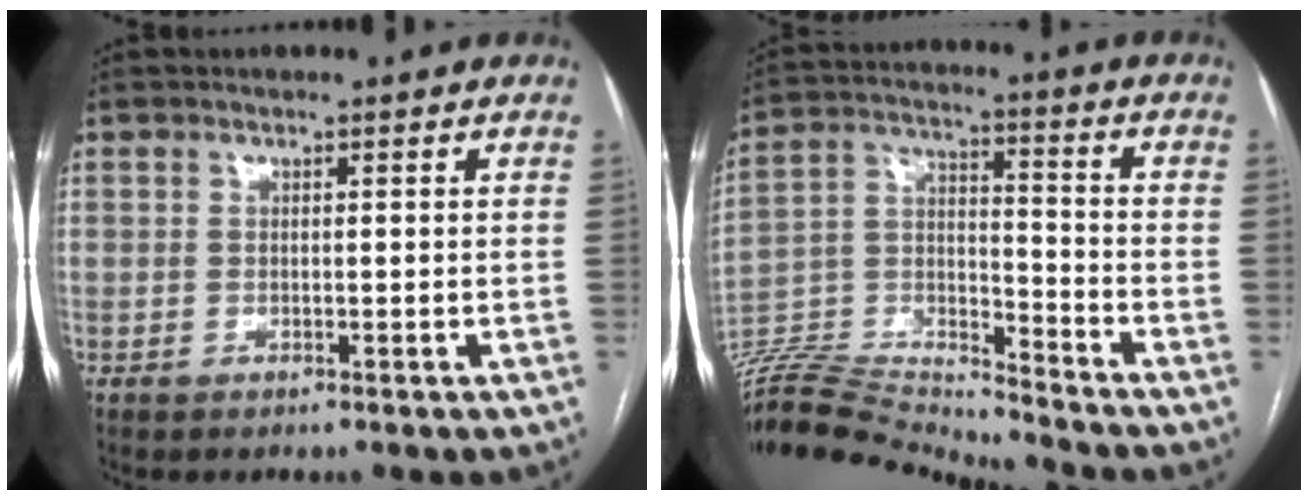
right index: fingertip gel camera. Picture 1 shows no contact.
{"total": 16.2, "force": [-16.1, -0.2, 2.0], "torque": [-0.042, 0.040, -0.289]}